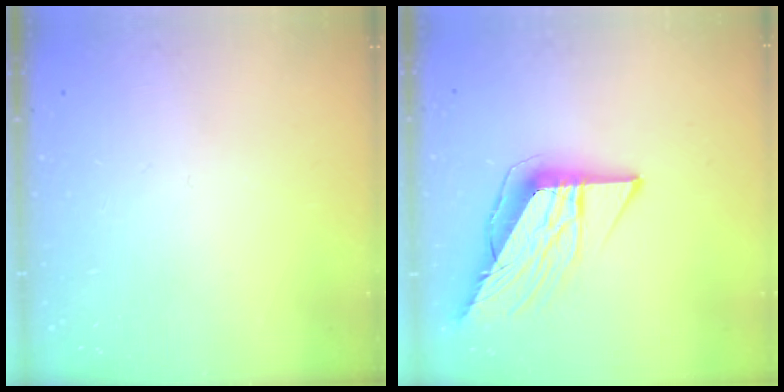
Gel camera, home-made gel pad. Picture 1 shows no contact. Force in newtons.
{"total": 11.4, "press": 11.3, "slide": 1.3}